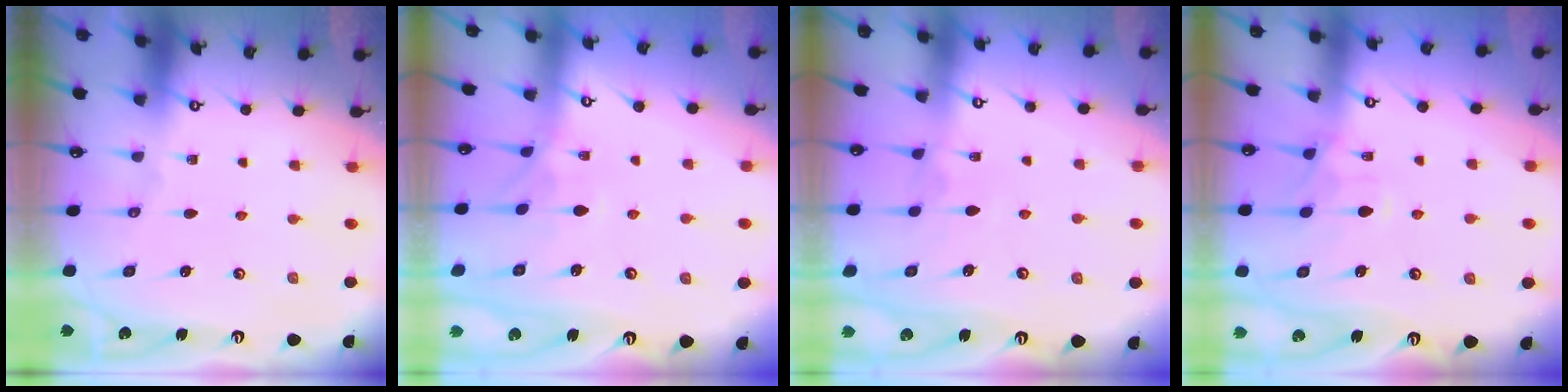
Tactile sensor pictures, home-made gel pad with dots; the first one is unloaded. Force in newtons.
{"total": 2.0, "press": 1.8, "slide": 0.9}
{"total": 2.4, "press": 2.3, "slide": 0.6}
{"total": 1.7, "press": 1.1, "slide": 1.2}